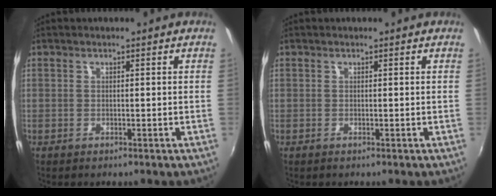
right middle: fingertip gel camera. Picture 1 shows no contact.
{"total": 0.0}